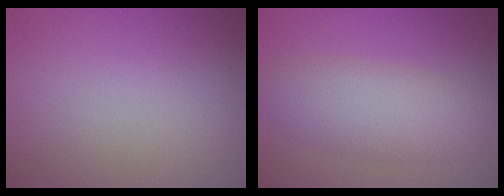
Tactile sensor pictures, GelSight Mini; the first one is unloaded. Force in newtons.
{"total": 4.5, "press": 4.5, "slide": 0.2}